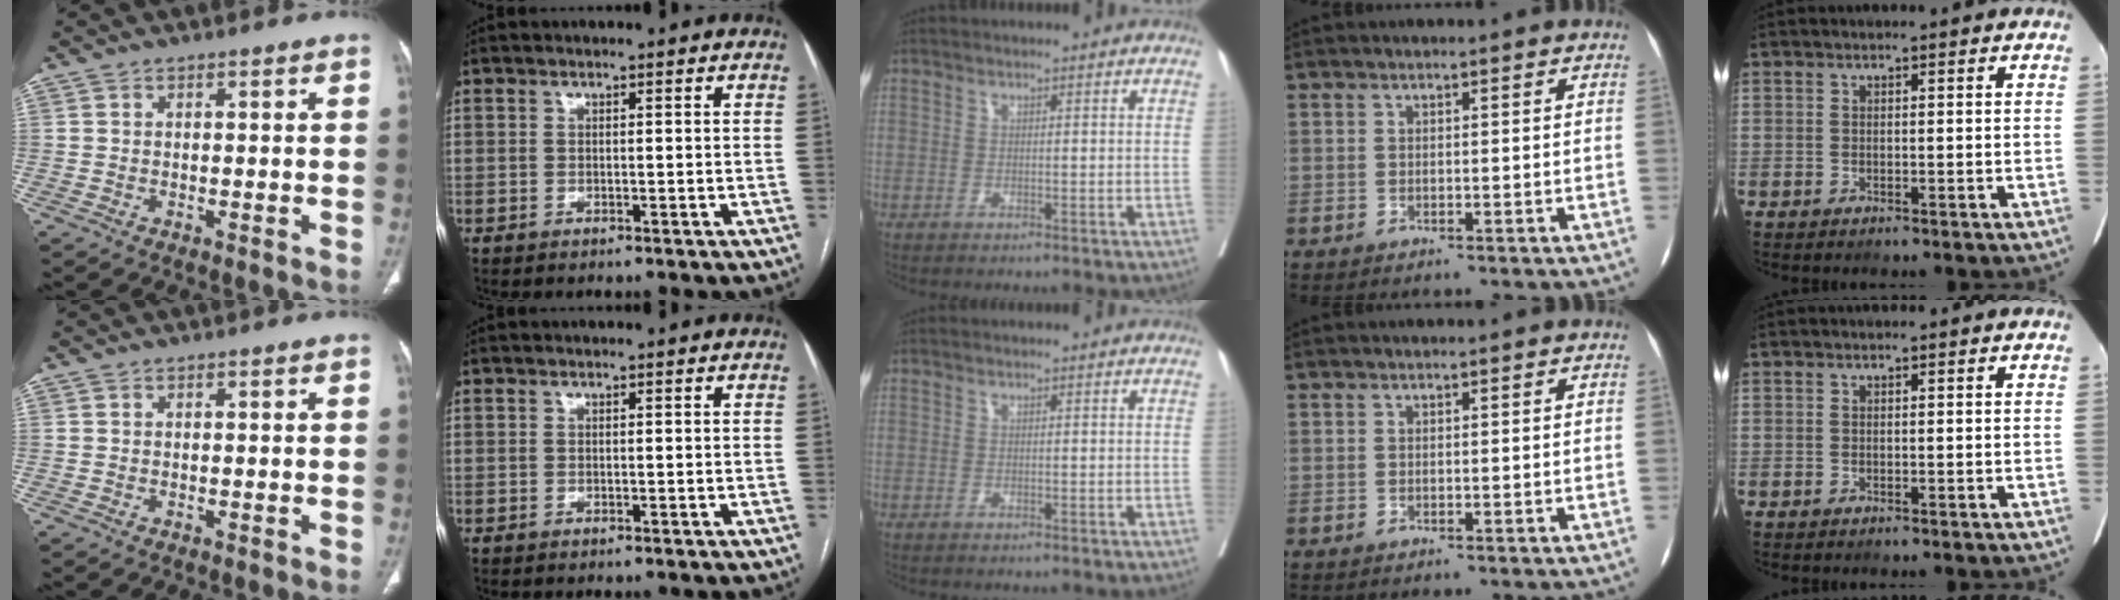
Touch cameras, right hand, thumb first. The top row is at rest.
{}